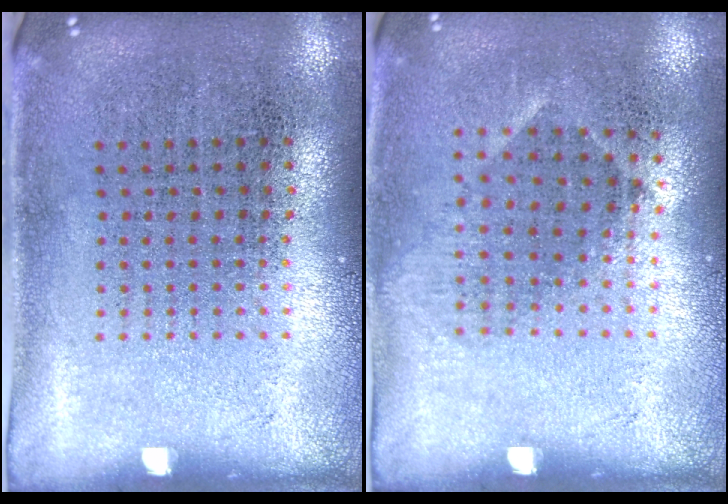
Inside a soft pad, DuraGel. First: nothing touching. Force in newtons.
{"total": 0.9, "press": 0.7, "slide": 0.6}